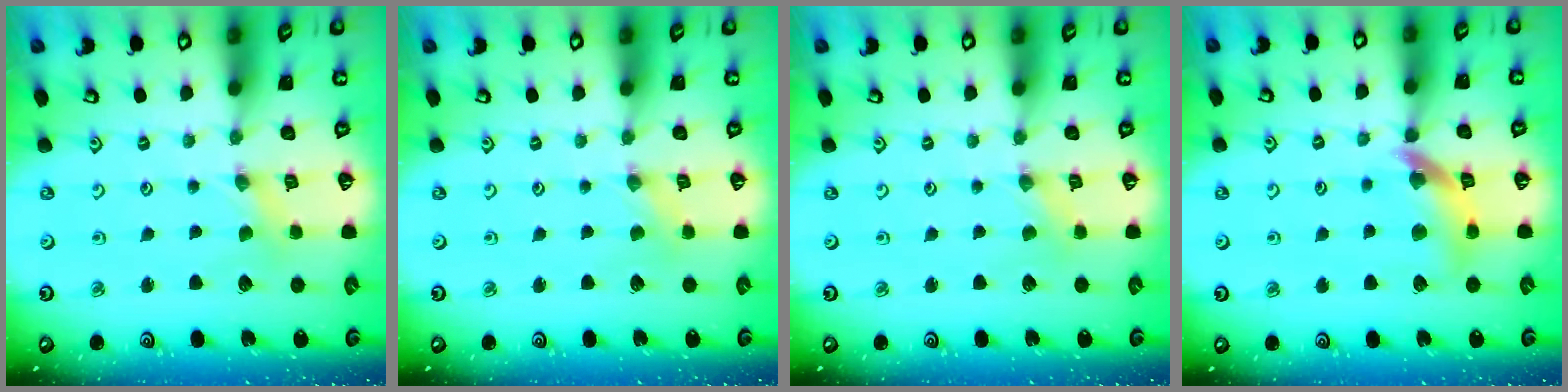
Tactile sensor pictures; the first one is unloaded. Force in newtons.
{"total": 0.0}
{"total": 0.0}
{"total": 12.9, "press": 12.8, "slide": 1.5}